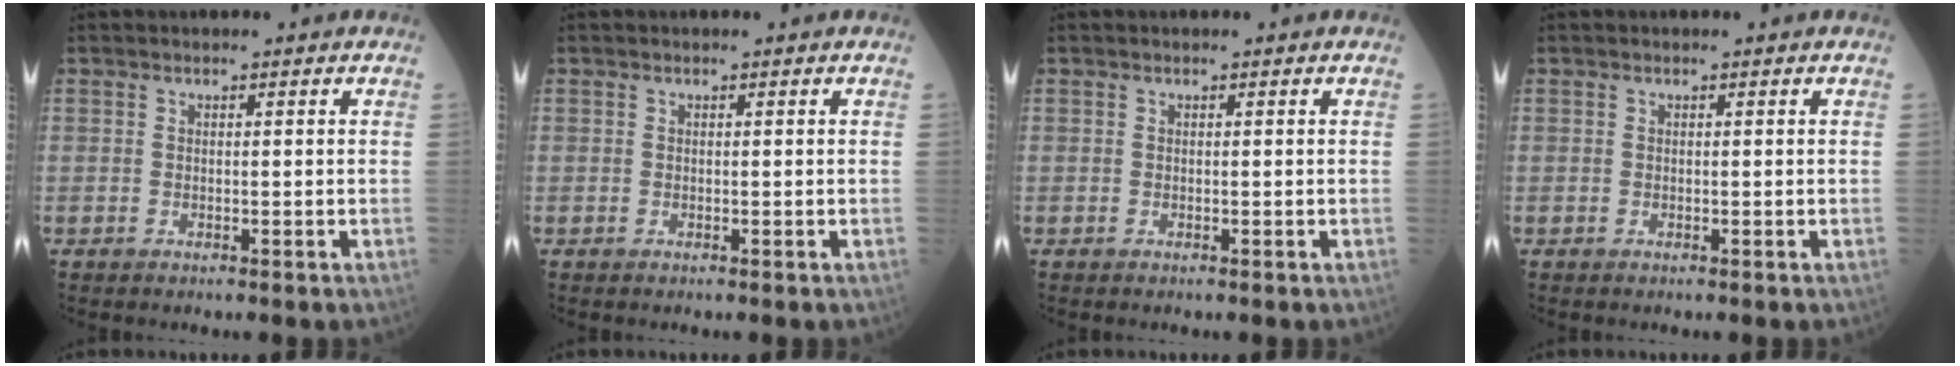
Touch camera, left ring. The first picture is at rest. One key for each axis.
{"total": 0.0}
{"total": 0.0}
{"total": 0.0}